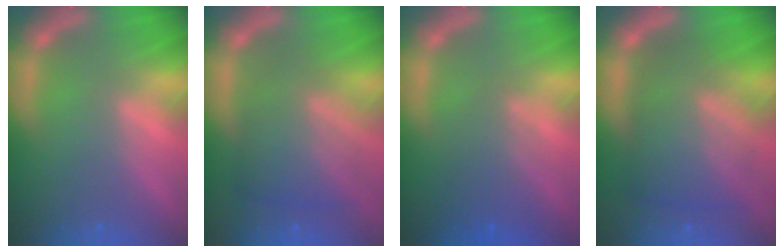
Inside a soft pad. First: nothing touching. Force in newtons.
{"total": 7.1}
{"total": 3.5}
{"total": 9.0}